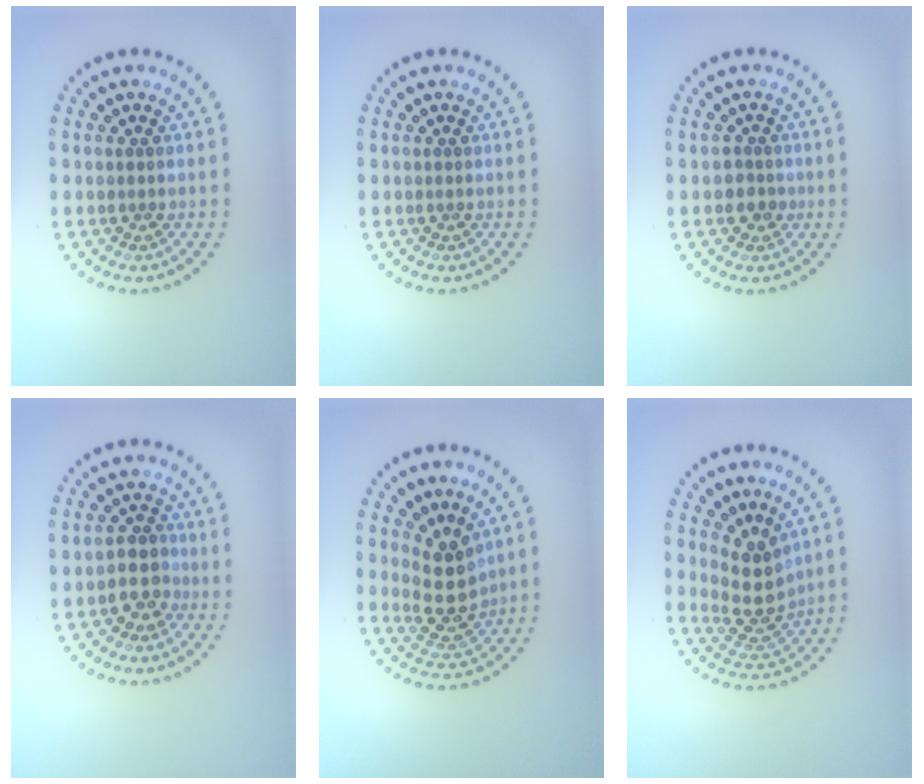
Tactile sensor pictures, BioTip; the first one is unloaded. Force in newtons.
{"total": 0.0}
{"total": 1.7, "press": 1.5, "slide": 0.8}
{"total": 2.3, "press": 2.1, "slide": 1.1}
{"total": 3.9, "press": 3.5, "slide": 1.8}
{"total": 3.4, "press": 2.7, "slide": 2.1}